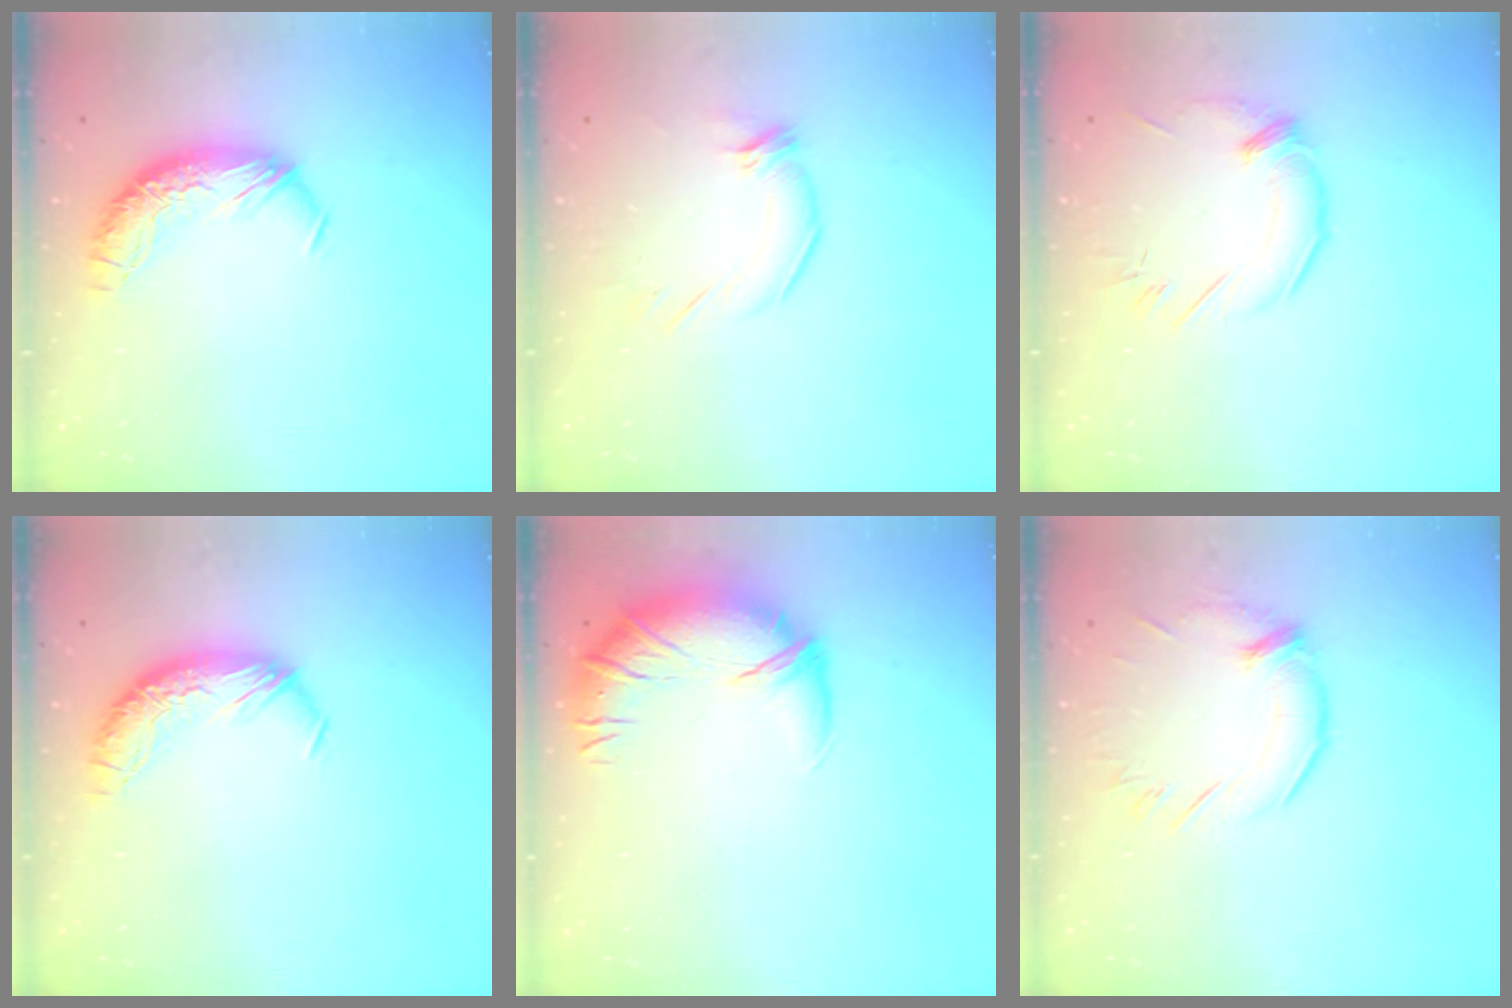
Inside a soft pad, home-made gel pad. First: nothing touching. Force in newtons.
{"total": 2.7, "press": 1.7, "slide": 2.1}
{"total": 1.3, "press": 0.5, "slide": 1.2}
{"total": 0.0}
{"total": 2.8, "press": 1.2, "slide": 2.6}
{"total": 1.5, "press": 0.4, "slide": 1.4}